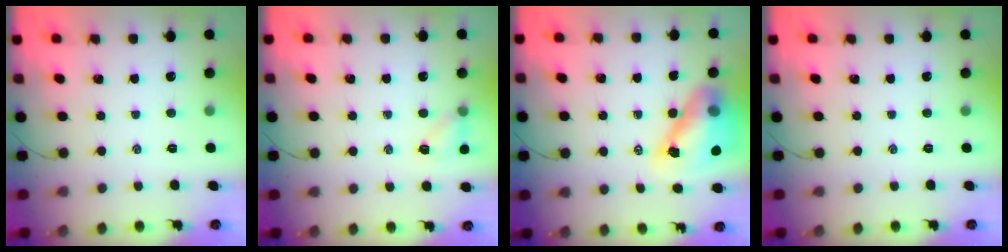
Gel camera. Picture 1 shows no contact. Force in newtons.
{"total": 6.0, "press": 5.8, "slide": 1.5}
{"total": 13.1, "press": 12.7, "slide": 3.5}
{"total": 0.0}